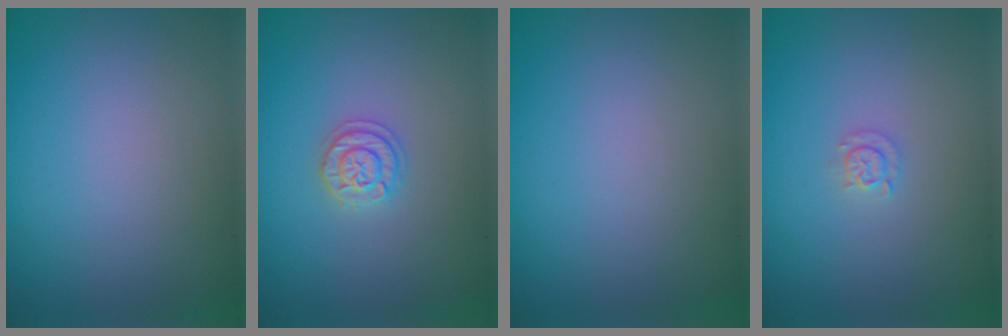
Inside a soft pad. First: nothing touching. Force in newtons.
{"total": 1.9, "press": 1.8, "slide": 0.3}
{"total": 0.0}
{"total": 1.1, "press": 1.1, "slide": 0.2}